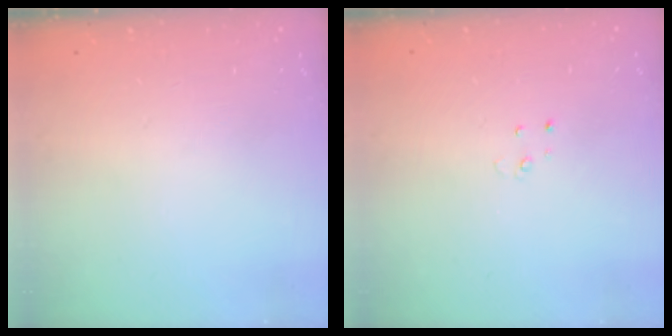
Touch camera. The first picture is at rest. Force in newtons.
{"total": 2.3, "press": 2.3, "slide": 0.2}